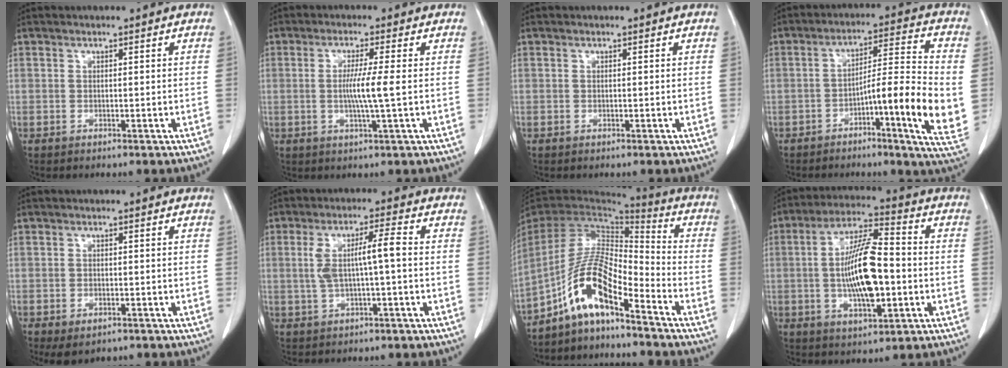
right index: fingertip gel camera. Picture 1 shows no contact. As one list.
[{"total": 5.1, "force": [-0.2, -0.8, 5.0], "torque": [-0.093, -0.010, -0.007]}, {"total": 0.0}, {"total": 13.6, "force": [-3.0, 0.0, 13.2], "torque": [-0.193, 0.002, -0.052]}, {"total": 3.5, "force": [-2.1, 1.9, 2.1], "torque": [-0.036, -0.006, -0.023]}, {"total": 6.4, "force": [0.0, 0.7, 6.3], "torque": [-0.125, 0.018, 0.003]}, {"total": 10.8, "force": [-6.9, 2.3, 7.9], "torque": [-0.166, 0.018, -0.132]}, {"total": 13.2, "force": [-1.5, 3.8, 12.6], "torque": [-0.240, 0.007, -0.025]}]